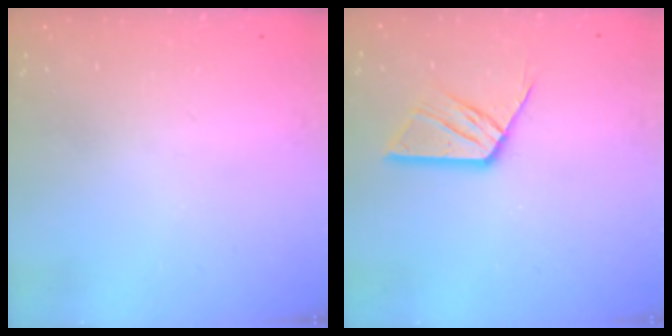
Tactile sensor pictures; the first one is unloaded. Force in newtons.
{"total": 11.8, "press": 11.8, "slide": 1.0}